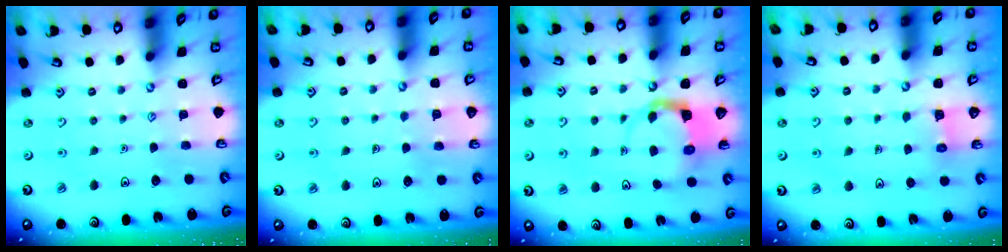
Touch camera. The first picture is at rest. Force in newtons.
{"total": 3.4, "press": 3.4, "slide": 0.3}
{"total": 3.7, "press": 3.6, "slide": 0.4}
{"total": 4.1, "press": 4.1, "slide": 0.1}